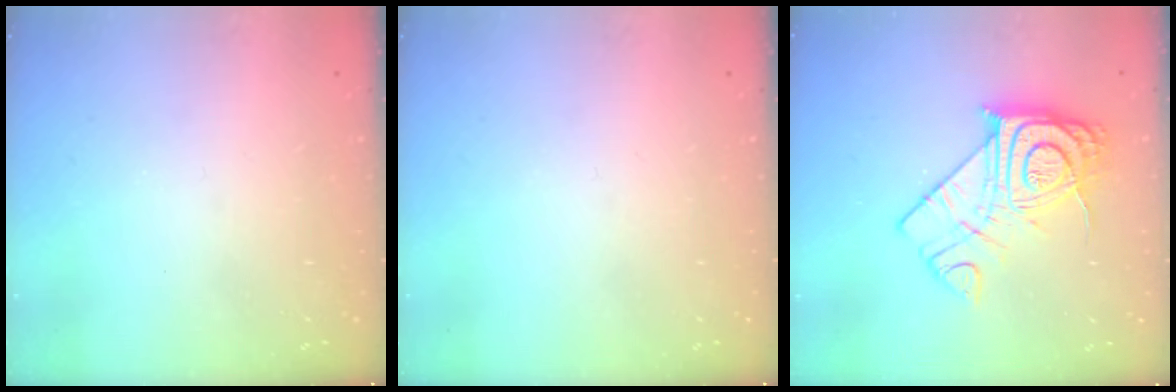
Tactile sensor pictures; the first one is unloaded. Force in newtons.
{"total": 0.0}
{"total": 19.5, "press": 19.4, "slide": 1.6}